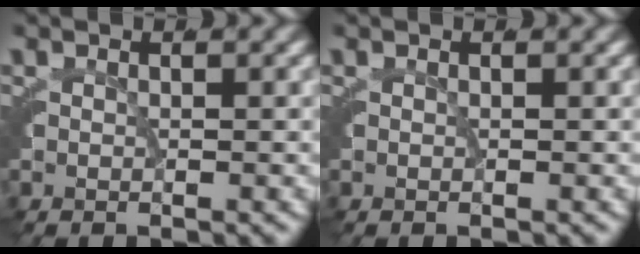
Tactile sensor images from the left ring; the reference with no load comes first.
{"total": 0.0}